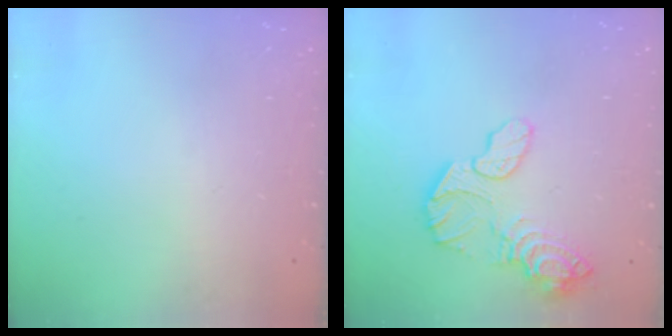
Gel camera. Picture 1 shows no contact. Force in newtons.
{"total": 14.0, "press": 13.9, "slide": 1.3}